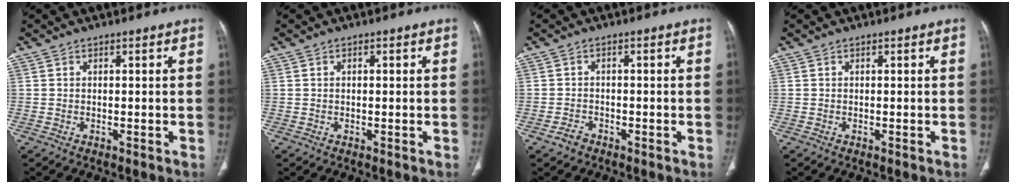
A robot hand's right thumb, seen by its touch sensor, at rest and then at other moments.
{"total": 0.8, "force": [0.1, 0.4, 0.7], "torque": [-0.018, 0.006, 0.004]}
{"total": 2.0, "force": [-1.4, 1.3, 0.5], "torque": [-0.013, 0.009, -0.024]}
{"total": 0.0}